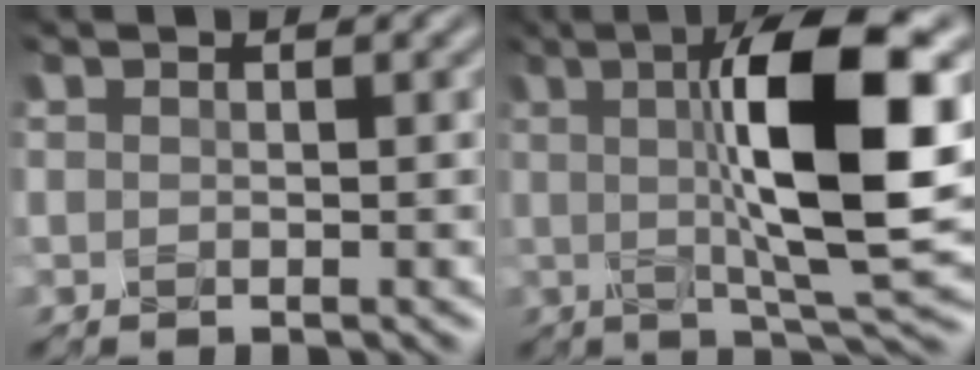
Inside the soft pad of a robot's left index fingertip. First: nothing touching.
{"total": 11.5, "force": [1.1, 2.4, 11.2], "torque": [-0.164, 0.001, 0.018]}